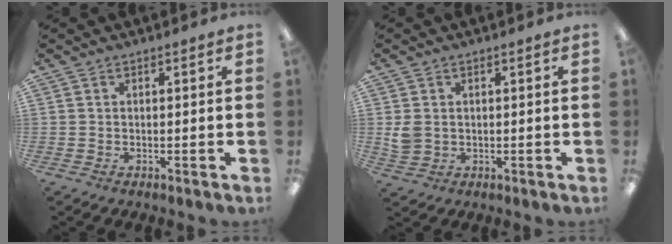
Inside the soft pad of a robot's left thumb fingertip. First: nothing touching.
{"total": 3.4, "force": [0.7, 2.8, 1.7], "torque": [-0.025, 0.002, 0.014]}